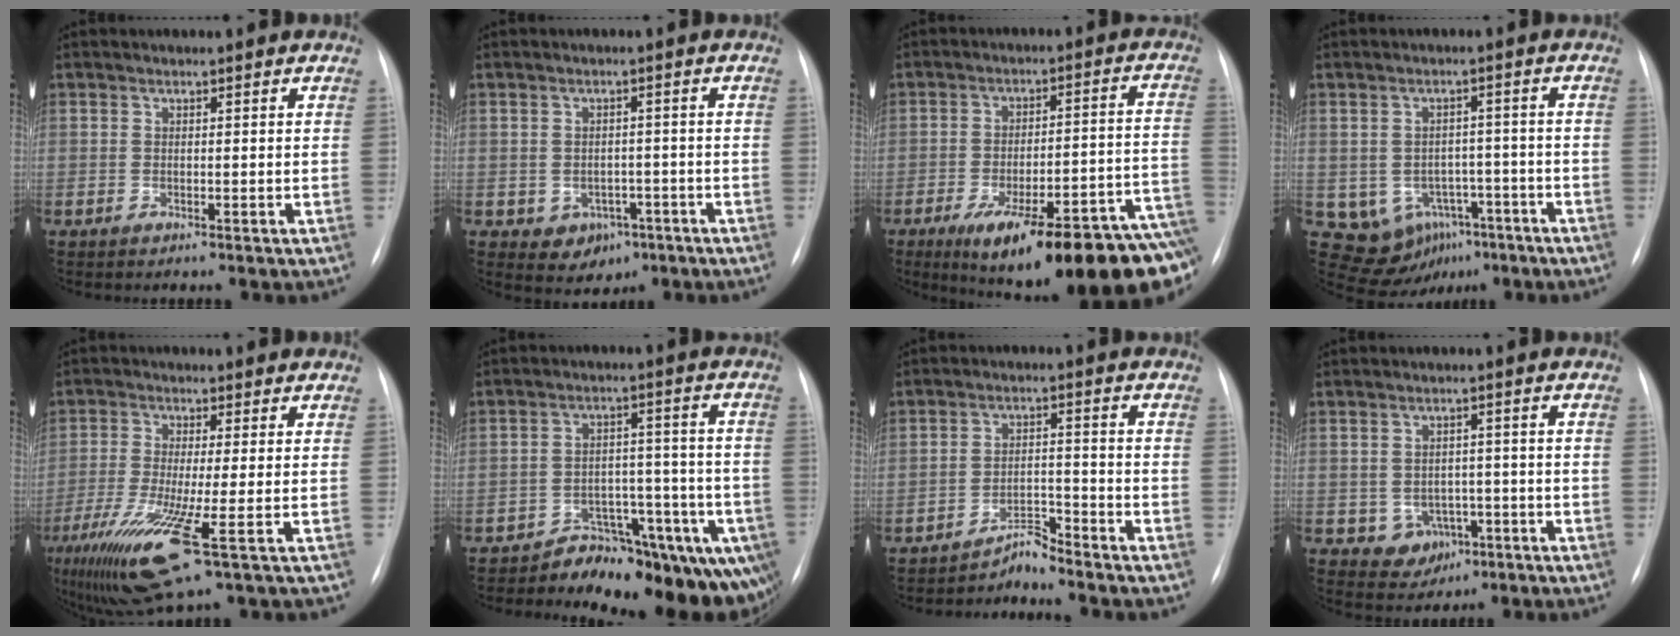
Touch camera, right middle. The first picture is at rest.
{"total": 4.4, "force": [-1.7, 3.6, 1.8], "torque": [-0.019, 0.010, -0.008]}
{"total": 23.4, "force": [-14.9, 3.6, 17.7], "torque": [-0.164, 0.011, -0.209]}
{"total": 8.5, "force": [-3.7, 7.1, 2.9], "torque": [-0.040, 0.027, -0.037]}
{"total": 11.0, "force": [-4.5, 0.2, 10.0], "torque": [-0.199, -0.038, -0.082]}
{"total": 13.0, "force": [-10.8, 5.2, 5.0], "torque": [-0.019, 0.055, -0.142]}
{"total": 3.0, "force": [-3.0, -0.3, -0.3], "torque": [0.011, -0.007, -0.050]}
{"total": 4.5, "force": [-1.5, 4.0, 1.5], "torque": [-0.014, 0.013, -0.008]}